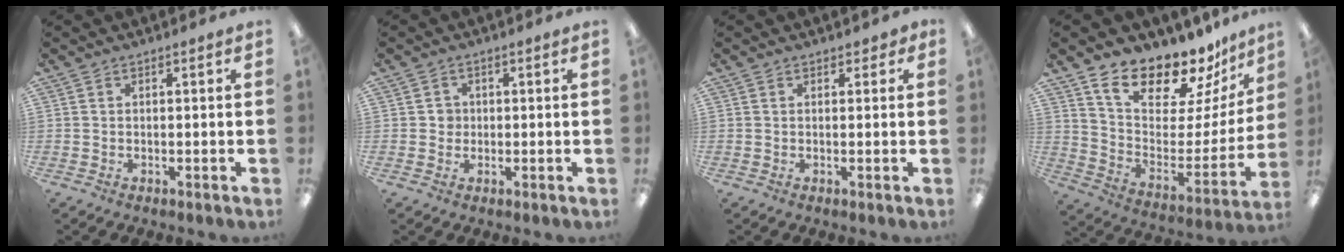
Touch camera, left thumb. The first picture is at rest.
{"total": 2.4, "force": [0.1, 2.3, 0.6], "torque": [-0.006, 0.003, -0.005]}
{"total": 1.4, "force": [0.8, 1.0, 0.6], "torque": [-0.003, 0.000, 0.013]}
{"total": 17.3, "force": [15.2, 5.7, 5.8], "torque": [-0.115, -0.125, 0.268]}